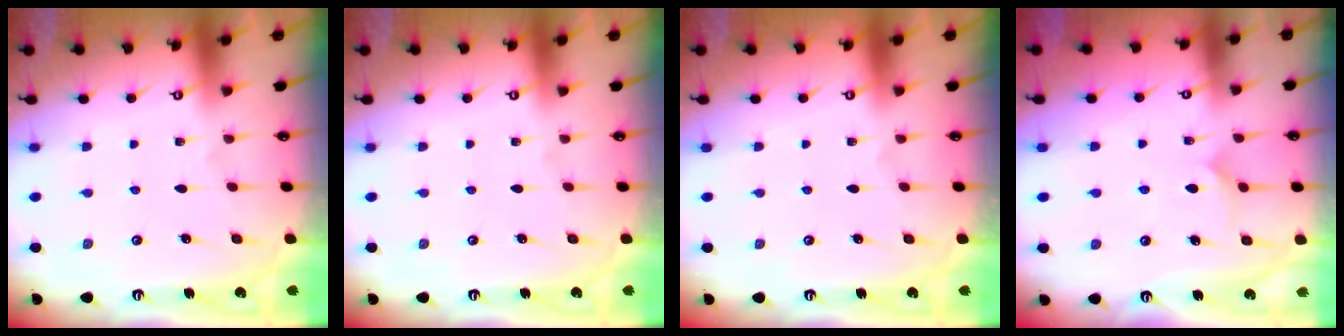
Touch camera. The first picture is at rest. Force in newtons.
{"total": 0.0}
{"total": 0.0}
{"total": 8.1, "press": 8.1, "slide": 0.1}